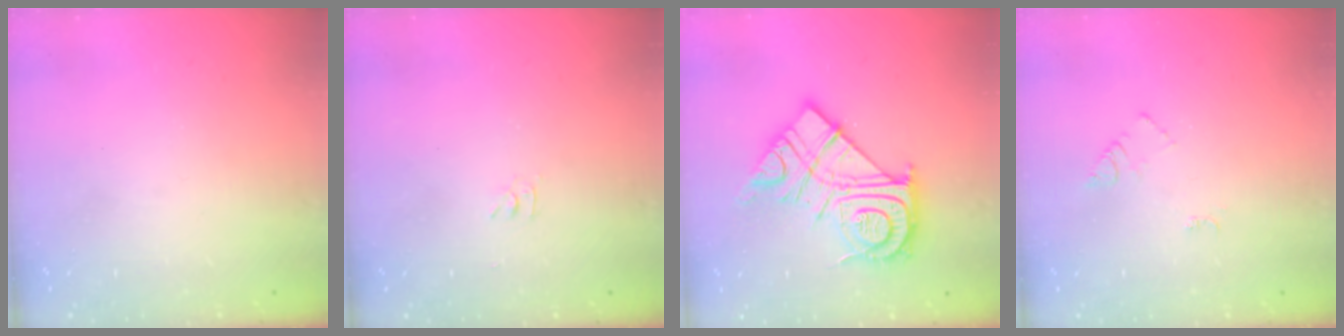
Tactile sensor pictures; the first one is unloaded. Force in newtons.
{"total": 2.8, "press": 2.8, "slide": 0.4}
{"total": 20.9, "press": 20.8, "slide": 1.9}
{"total": 4.4, "press": 4.4, "slide": 0.5}